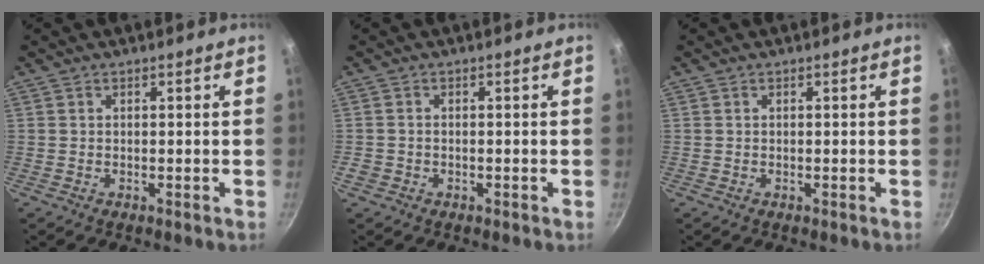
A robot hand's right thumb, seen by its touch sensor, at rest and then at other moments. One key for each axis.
{"total": 1.3, "fx": -0.7, "fy": 1.1, "fz": 0.5, "tx": -0.014, "ty": 0.004, "tz": -0.010}
{"total": 0.0}